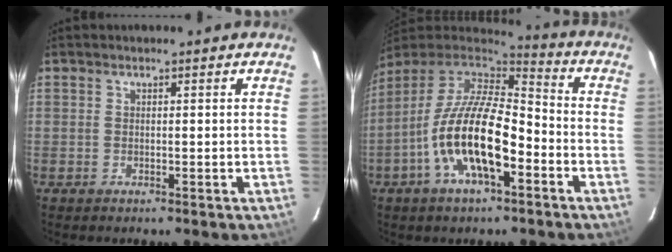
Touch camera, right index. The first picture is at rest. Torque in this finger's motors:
{"motor_torque": [1.30, -0.84, 1.05, 0.21]}